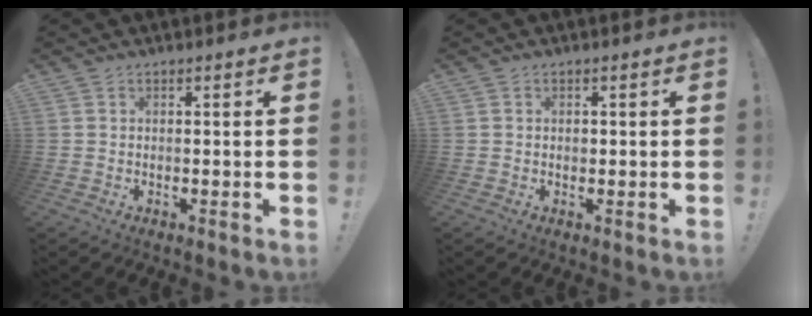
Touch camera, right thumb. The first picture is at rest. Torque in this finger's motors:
{"motor_torque": [0.33, -0.15, 0.27, -0.25, 0.00]}